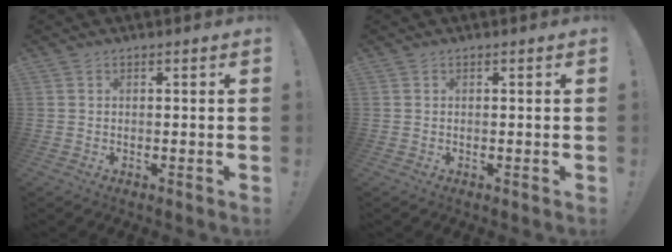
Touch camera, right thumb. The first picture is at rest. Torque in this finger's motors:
{"motor_torque": [0.00, -0.23, -0.28, 0.27, 0.00]}